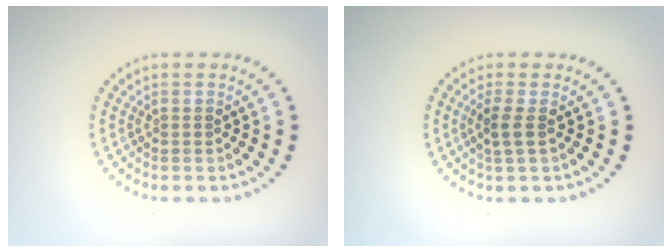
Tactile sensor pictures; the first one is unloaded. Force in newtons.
{"total": 1.5, "press": 1.3, "slide": 0.9}